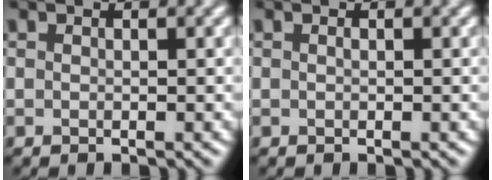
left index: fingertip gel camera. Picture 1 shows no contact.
{"total": 0.0}